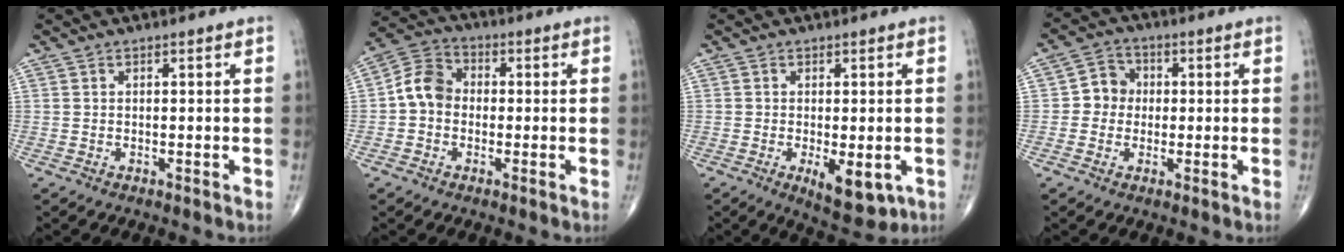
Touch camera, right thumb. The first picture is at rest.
{"total": 7.1, "force": [-0.6, 5.8, 4.0], "torque": [-0.057, 0.028, -0.028]}
{"total": 7.5, "force": [-2.3, 3.3, 6.4], "torque": [-0.083, -0.015, -0.024]}
{"total": 5.2, "force": [-0.1, 4.8, 2.0], "torque": [-0.006, 0.012, -0.013]}